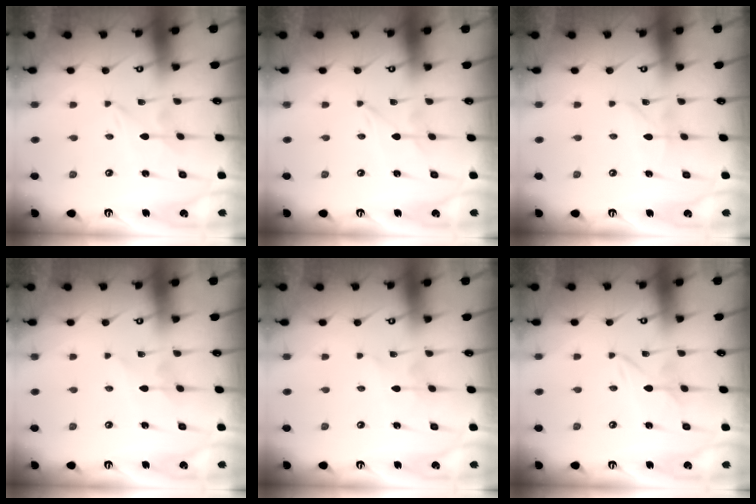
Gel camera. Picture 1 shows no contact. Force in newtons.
{"total": 0.6, "press": 0.5, "slide": 0.1}
{"total": 2.6, "press": 2.6, "slide": 0.3}
{"total": 1.5, "press": 1.5, "slide": 0.1}
{"total": 2.9, "press": 2.9, "slide": 0.4}
{"total": 1.9, "press": 1.9, "slide": 0.3}